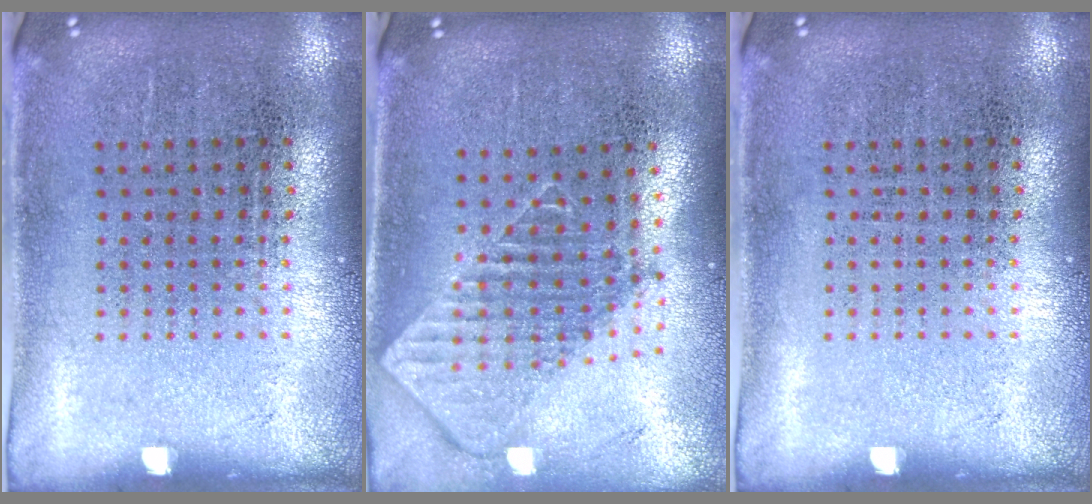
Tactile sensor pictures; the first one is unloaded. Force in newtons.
{"total": 2.0, "press": 1.5, "slide": 1.2}
{"total": 0.0}